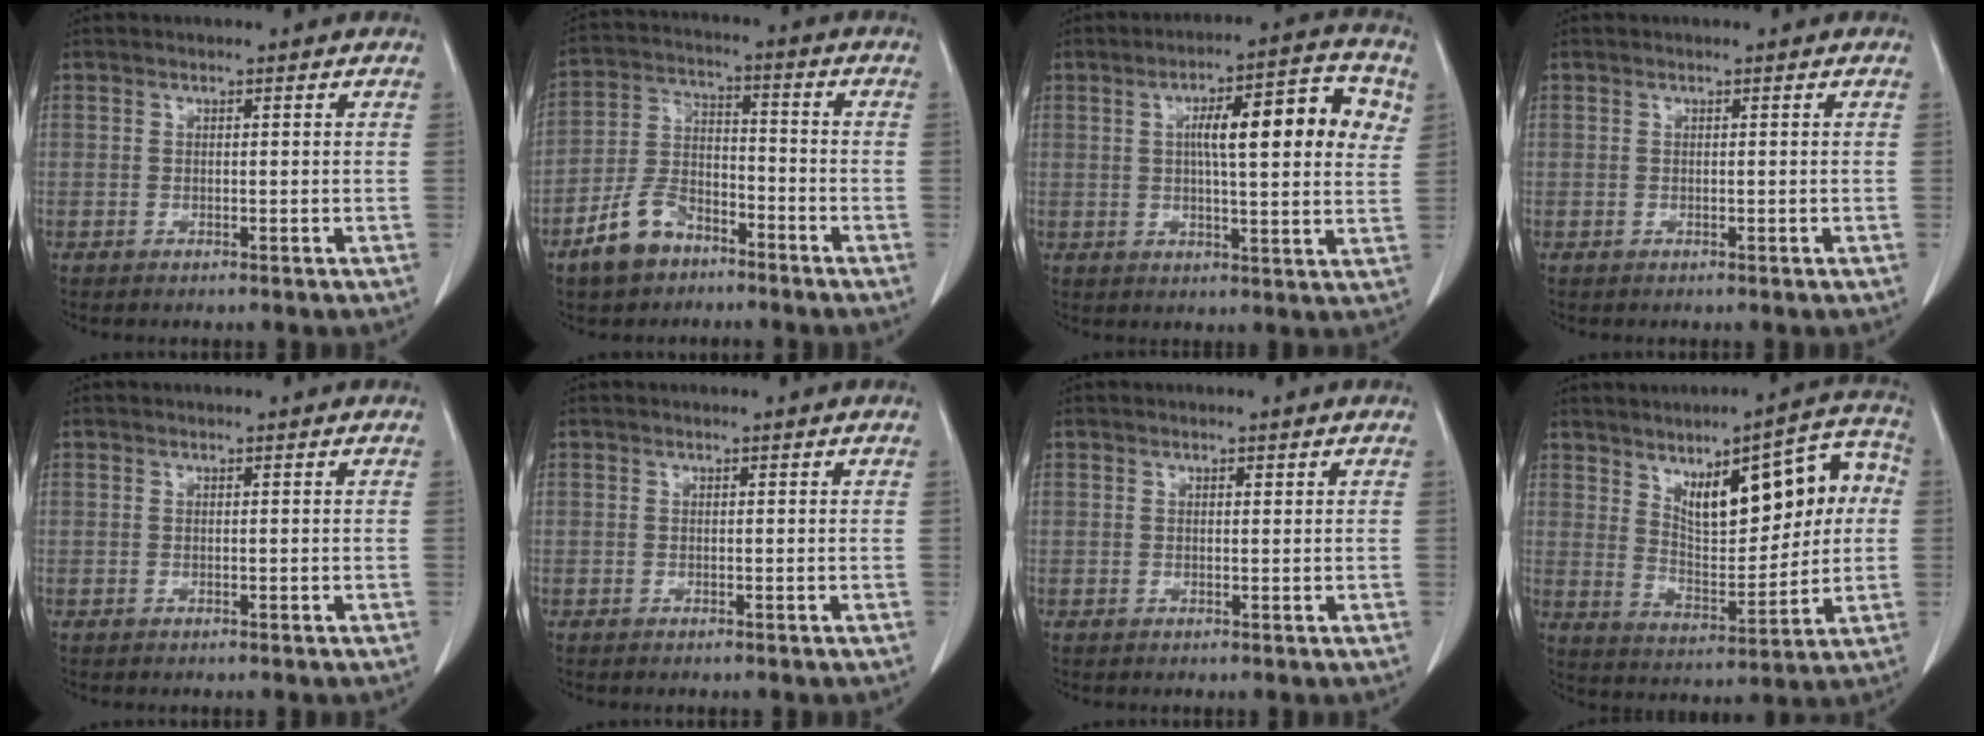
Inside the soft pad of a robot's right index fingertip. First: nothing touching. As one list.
[{"total": 8.9, "force": [-6.0, 4.9, 4.5], "torque": [-0.102, 0.007, -0.111]}, {"total": 13.4, "force": [3.5, 2.8, 12.6], "torque": [-0.175, 0.030, 0.044]}, {"total": 0.0}, {"total": 0.0}, {"total": 0.0}, {"total": 0.5, "force": [0.3, 0.2, 0.3], "torque": [-0.008, -0.002, 0.005]}, {"total": 15.5, "force": [4.5, 5.9, 13.6], "torque": [-0.183, 0.034, 0.077]}]